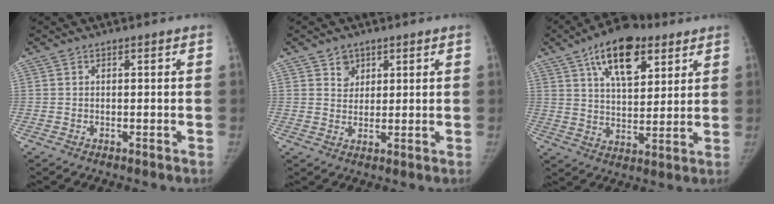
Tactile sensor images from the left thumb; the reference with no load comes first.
{"total": 3.2, "force": [1.9, 2.5, 0.5], "torque": [0.015, -0.011, 0.031]}
{"total": 15.5, "force": [8.1, 7.7, 10.7], "torque": [-0.129, -0.022, 0.134]}